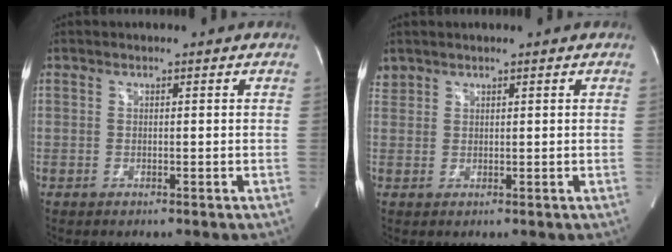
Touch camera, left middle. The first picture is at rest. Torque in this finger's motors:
{"motor_torque": [-0.02, -0.21, 0.03, -0.03]}